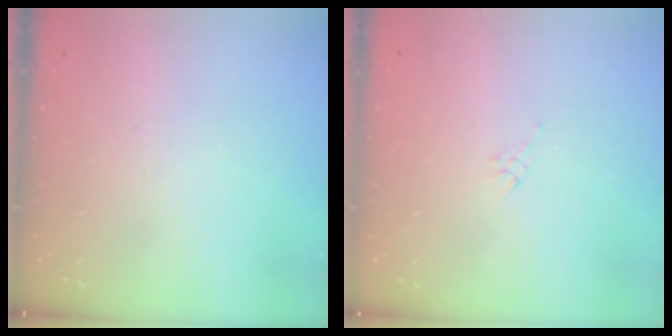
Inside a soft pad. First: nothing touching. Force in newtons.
{"total": 3.3, "press": 3.2, "slide": 0.8}